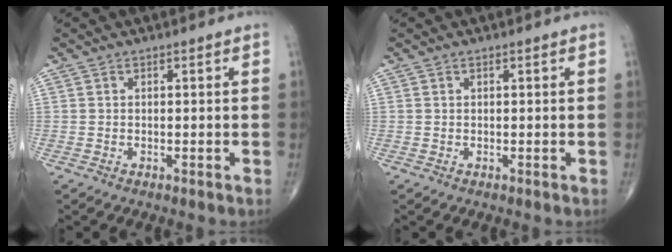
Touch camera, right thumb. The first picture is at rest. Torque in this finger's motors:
{"motor_torque": [-0.25, -0.02, -0.15, -0.05, 0.01]}